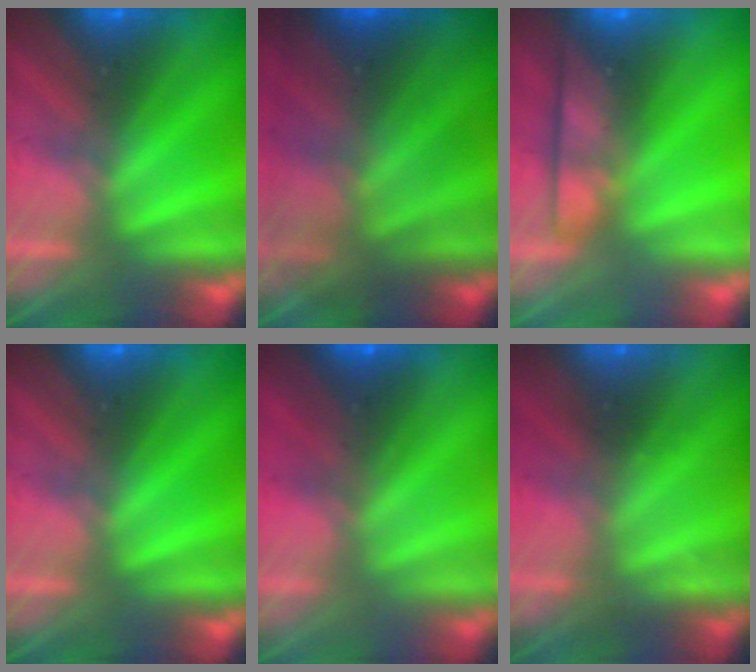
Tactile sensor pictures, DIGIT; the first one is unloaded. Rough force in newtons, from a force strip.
{"total": 7.0}
{"total": 7.2}
{"total": 0.0}
{"total": 1.9}
{"total": 2.3}